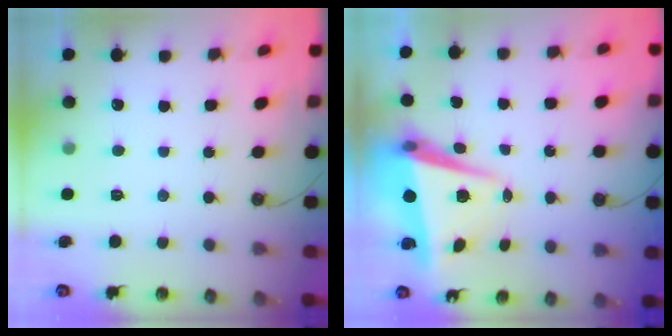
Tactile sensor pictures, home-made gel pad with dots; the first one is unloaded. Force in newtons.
{"total": 7.3, "press": 7.1, "slide": 1.8}